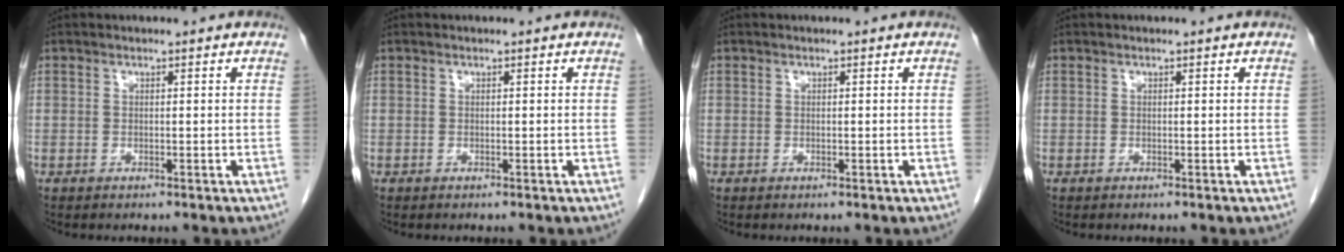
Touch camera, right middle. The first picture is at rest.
{"total": 0.0}
{"total": 0.0}
{"total": 0.0}